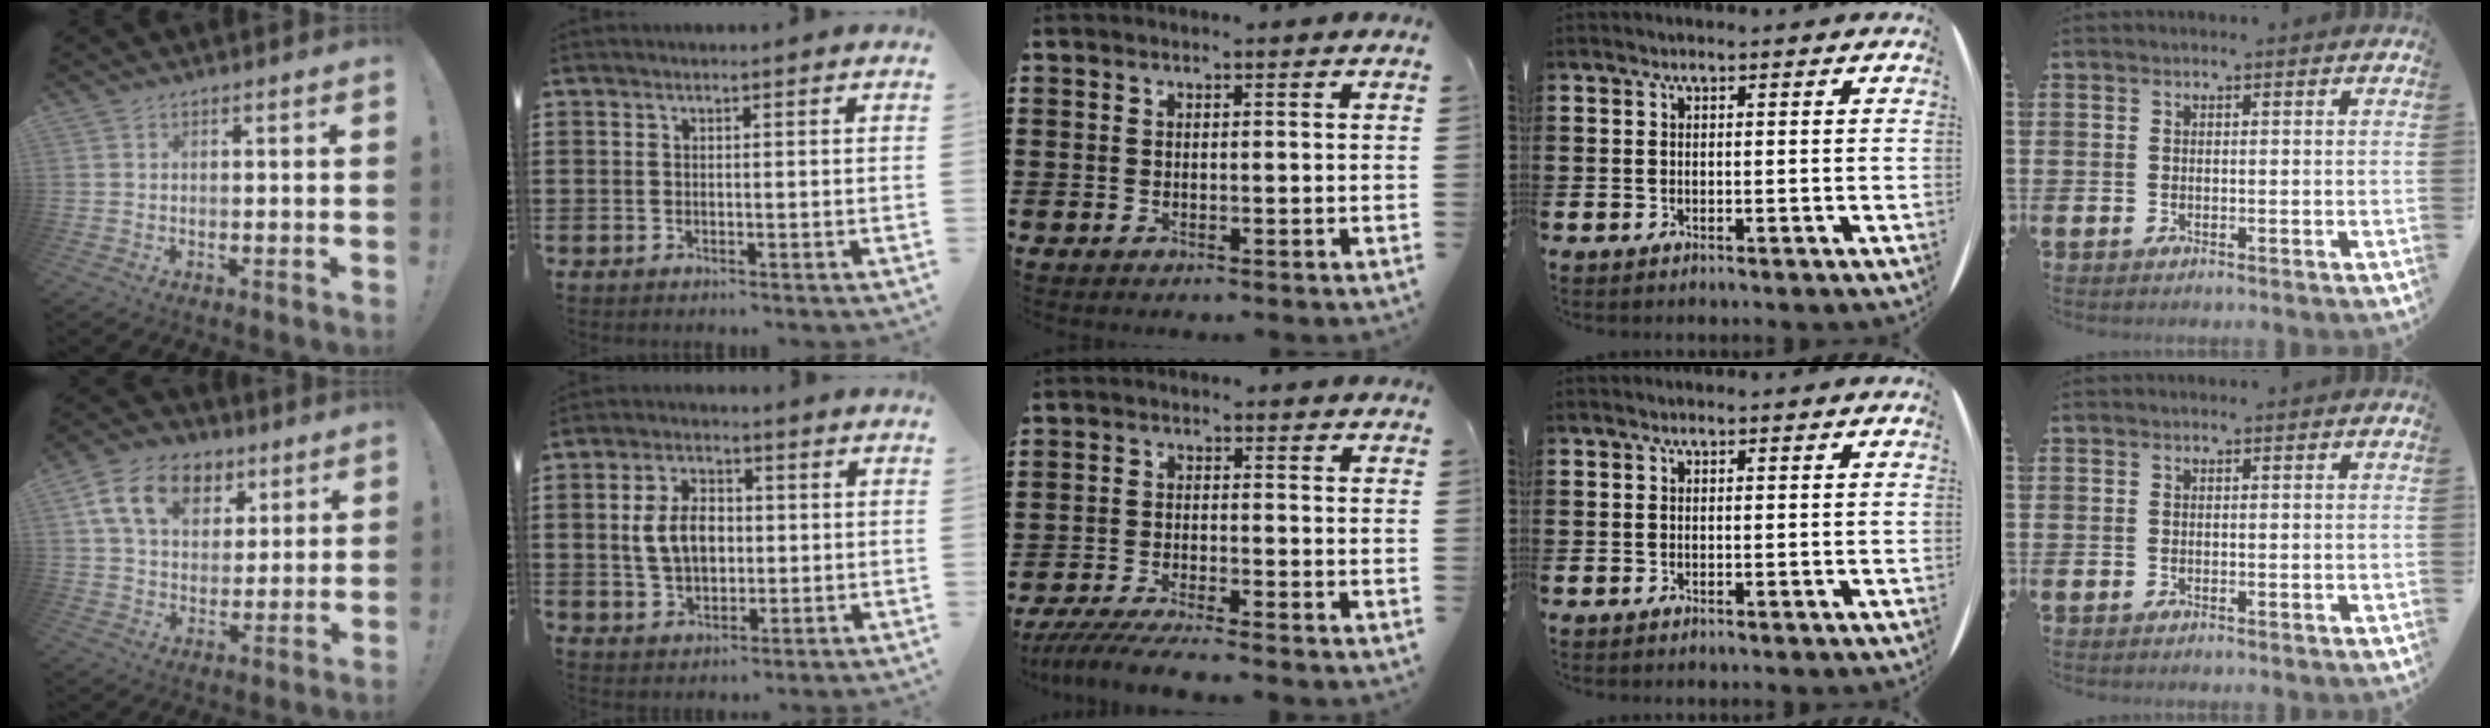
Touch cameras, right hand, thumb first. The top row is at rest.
{"thumb": {"total": 15.7, "force": [7.3, 11.1, 8.3], "torque": [-0.132, -0.023, 0.139]}, "index": {"total": 6.8, "force": [0.3, 4.5, 5.1], "torque": [-0.112, 0.009, -0.002]}, "middle": {"total": 4.7, "force": [-4.5, 0.1, 1.6], "torque": [-0.042, -0.014, -0.090]}}